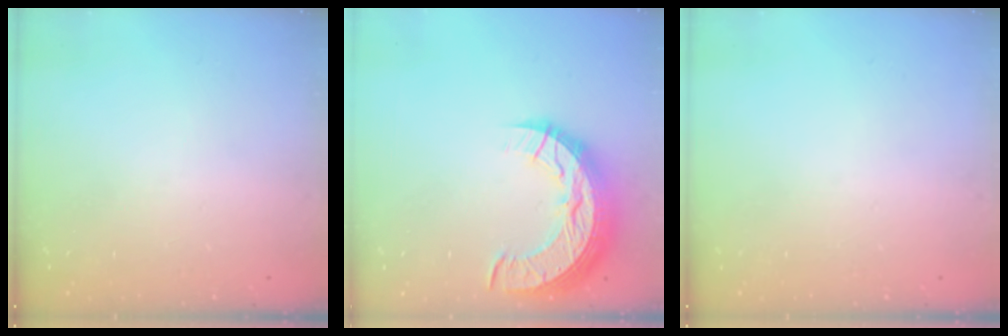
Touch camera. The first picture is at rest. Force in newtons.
{"total": 15.0, "press": 15.0, "slide": 1.0}
{"total": 0.0}